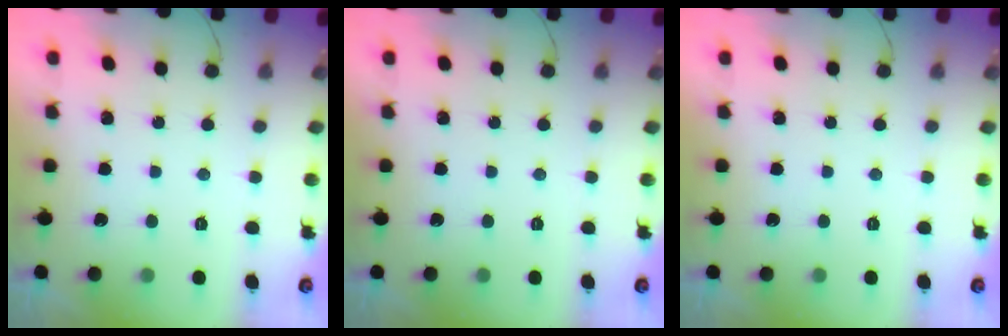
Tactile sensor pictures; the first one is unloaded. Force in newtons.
{"total": 0.0}
{"total": 0.0}